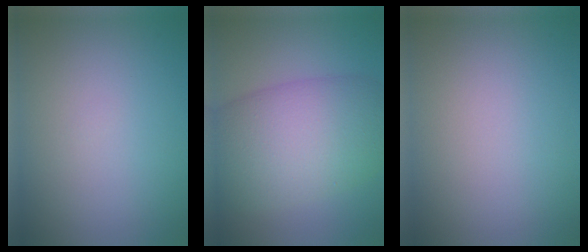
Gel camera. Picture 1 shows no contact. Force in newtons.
{"total": 11.2, "press": 11.2, "slide": 0.4}
{"total": 0.0}